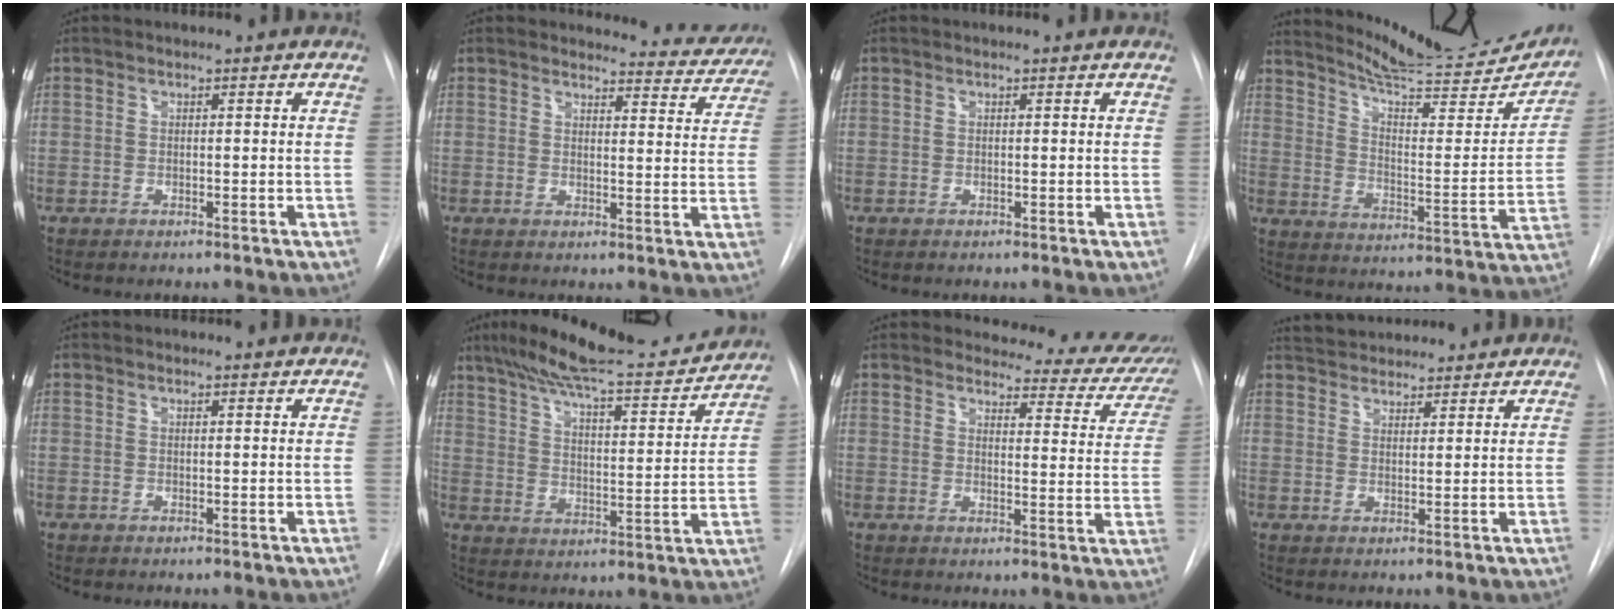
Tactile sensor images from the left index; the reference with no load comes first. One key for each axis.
{"total": 8.8, "fx": 8.6, "fy": 1.8, "fz": 0.0, "tx": 0.026, "ty": -0.036, "tz": 0.076}
{"total": 0.0}
{"total": 23.0, "fx": 21.4, "fy": 3.0, "fz": 7.9, "tx": -0.119, "ty": -0.063, "tz": 0.282}
{"total": 1.9, "fx": 1.8, "fy": 0.2, "fz": 0.2, "tx": -0.010, "ty": 0.008, "tz": 0.021}
{"total": 21.8, "fx": 19.1, "fy": 3.4, "fz": 9.9, "tx": -0.160, "ty": -0.001, "tz": 0.268}
{"total": 15.2, "fx": 14.4, "fy": 3.9, "fz": 2.4, "tx": 0.013, "ty": -0.071, "tz": 0.132}
{"total": 9.6, "fx": 9.1, "fy": 2.3, "fz": 2.3, "tx": -0.033, "ty": 0.030, "tz": 0.134}